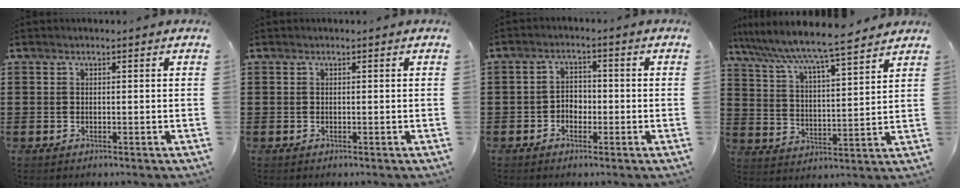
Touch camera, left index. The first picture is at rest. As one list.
[{"total": 0.0}, {"total": 2.5, "force": [-1.3, 1.7, 1.2], "torque": [-0.026, 0.007, -0.029]}, {"total": 6.3, "force": [5.7, -0.3, 2.6], "torque": [-0.076, -0.041, 0.092]}]